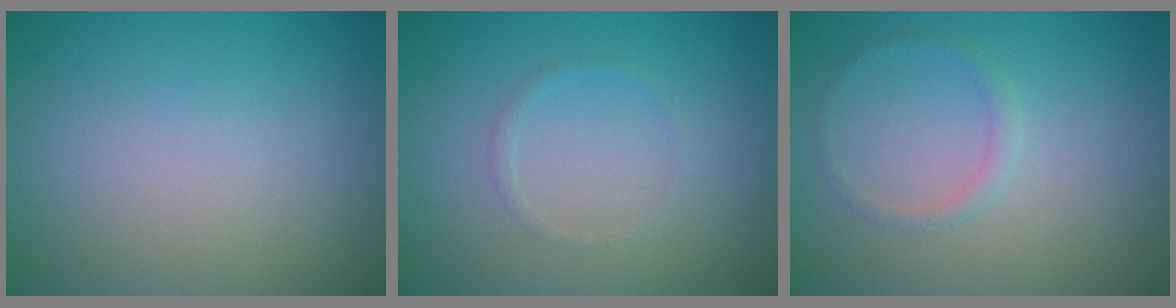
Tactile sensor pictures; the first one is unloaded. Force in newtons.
{"total": 0.7, "press": 0.7, "slide": 0.0}
{"total": 1.0, "press": 1.0, "slide": 0.1}